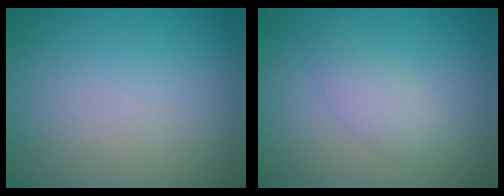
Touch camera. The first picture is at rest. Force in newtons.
{"total": 2.1, "press": 2.1, "slide": 0.0}